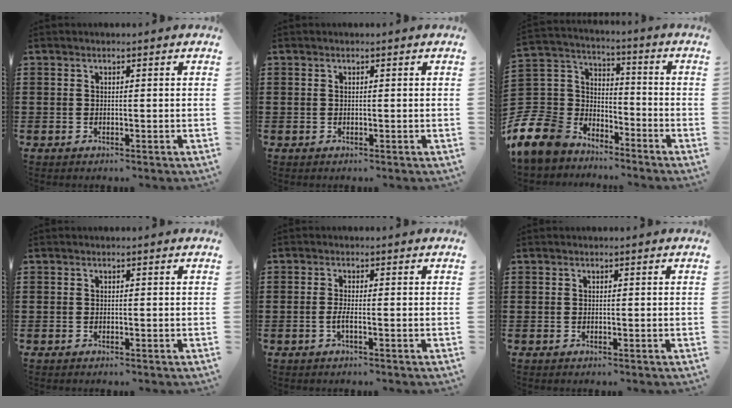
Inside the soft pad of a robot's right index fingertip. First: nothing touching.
{"total": 0.0}
{"total": 9.3, "force": [-6.2, 6.7, 1.6], "torque": [-0.099, -0.005, -0.127]}
{"total": 0.0}
{"total": 1.9, "force": [-0.8, 0.1, 1.7], "torque": [-0.038, -0.002, -0.018]}
{"total": 0.0}